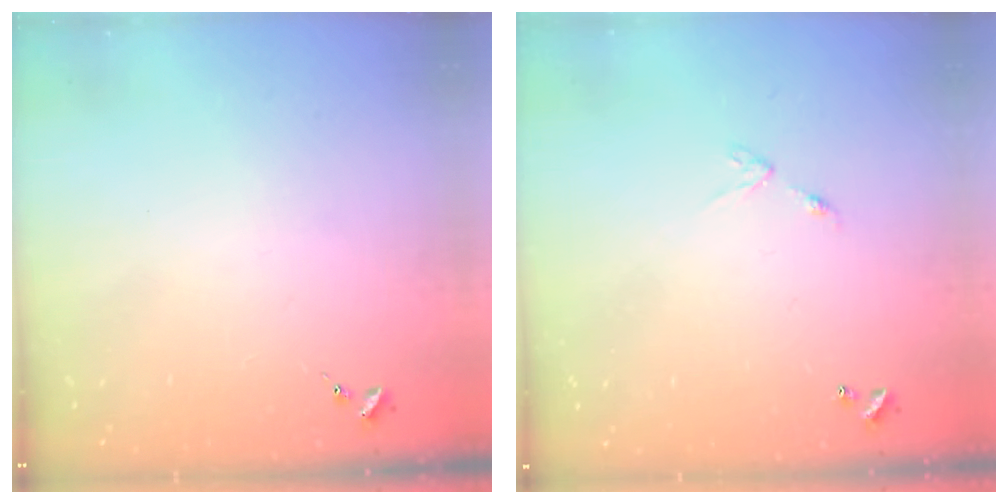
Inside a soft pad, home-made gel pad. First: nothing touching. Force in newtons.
{"total": 5.9, "press": 5.9, "slide": 0.4}